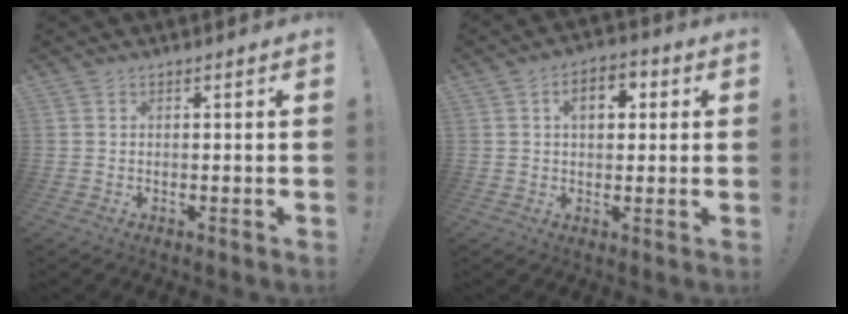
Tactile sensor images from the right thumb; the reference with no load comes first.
{"total": 7.2, "force": [1.7, 4.7, 5.2], "torque": [-0.068, 0.006, 0.024]}